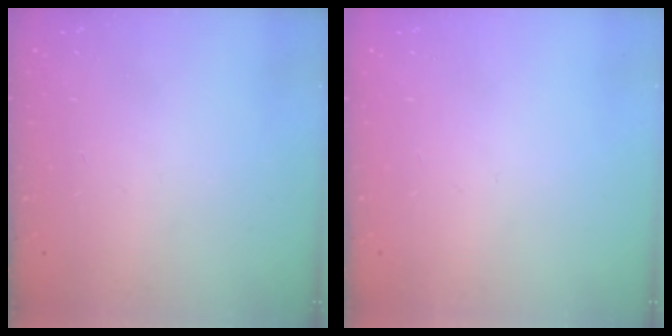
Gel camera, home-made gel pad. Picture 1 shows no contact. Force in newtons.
{"total": 0.0}